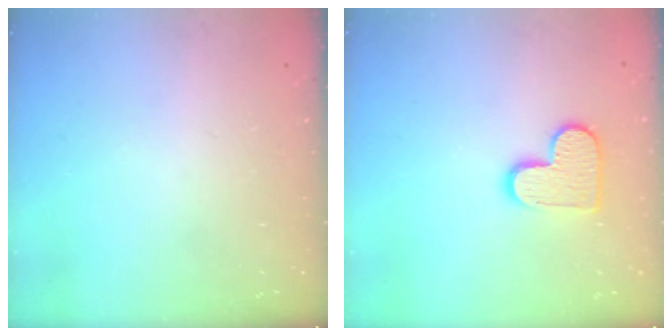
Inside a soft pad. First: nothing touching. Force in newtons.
{"total": 11.4, "press": 11.3, "slide": 0.6}